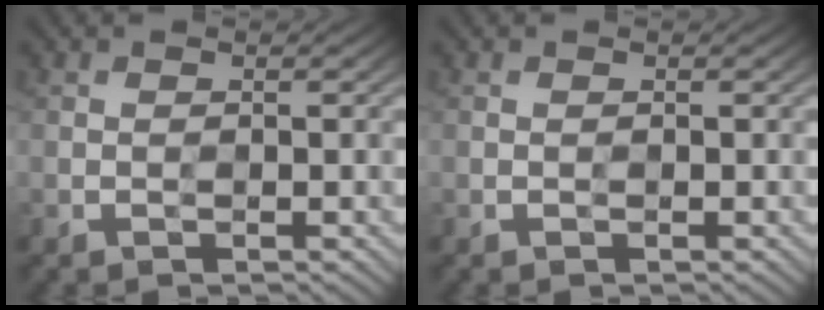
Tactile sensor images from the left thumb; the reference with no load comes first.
{"total": 0.0}